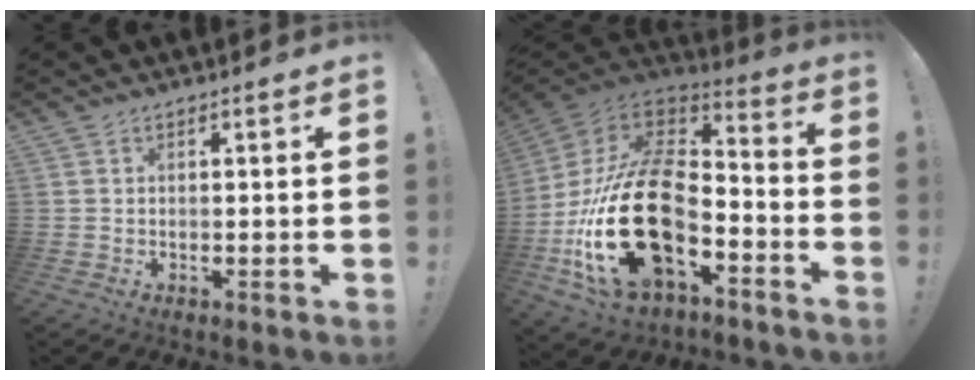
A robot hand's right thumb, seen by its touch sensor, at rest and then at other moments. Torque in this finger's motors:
{"motor_torque": [3.24, 1.77, 2.52, -0.25, 1.05]}